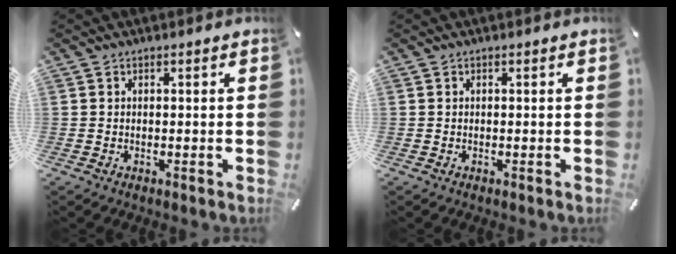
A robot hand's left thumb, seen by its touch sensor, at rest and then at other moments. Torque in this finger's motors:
{"motor_torque": [0.00, 0.01, 0.00, 0.00, 0.00]}